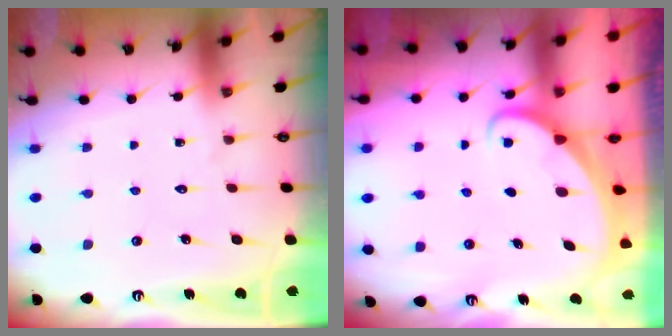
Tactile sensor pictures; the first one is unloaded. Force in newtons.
{"total": 1.8, "press": 1.8, "slide": 0.0}